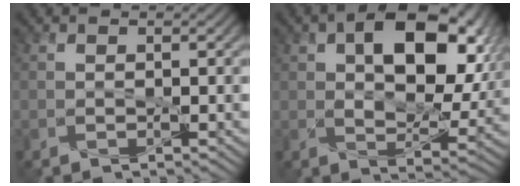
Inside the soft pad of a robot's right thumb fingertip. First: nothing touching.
{"total": 14.1, "force": [4.0, 8.0, 10.9], "torque": [-0.163, -0.002, 0.072]}